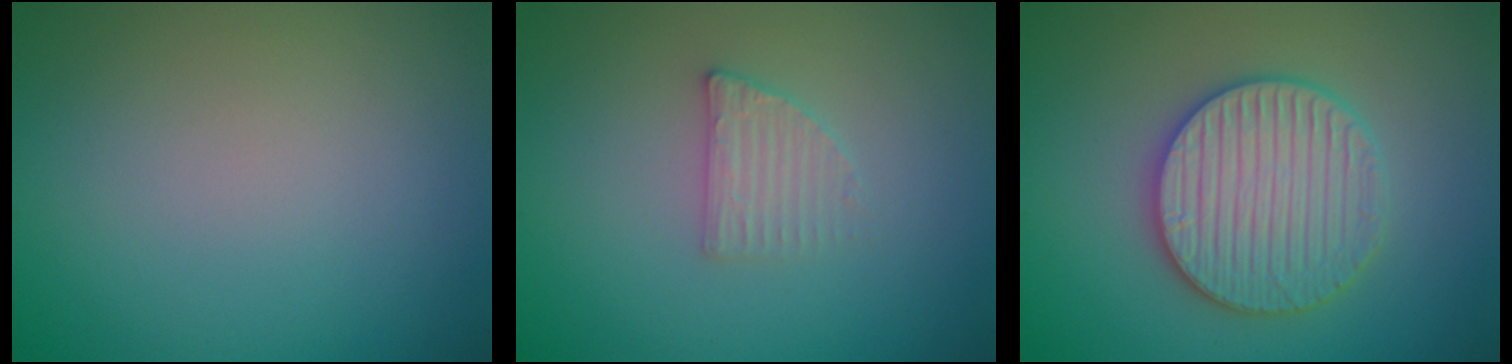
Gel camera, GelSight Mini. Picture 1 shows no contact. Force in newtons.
{"total": 1.9, "press": 1.9, "slide": 0.4}
{"total": 5.2, "press": 5.1, "slide": 1.1}